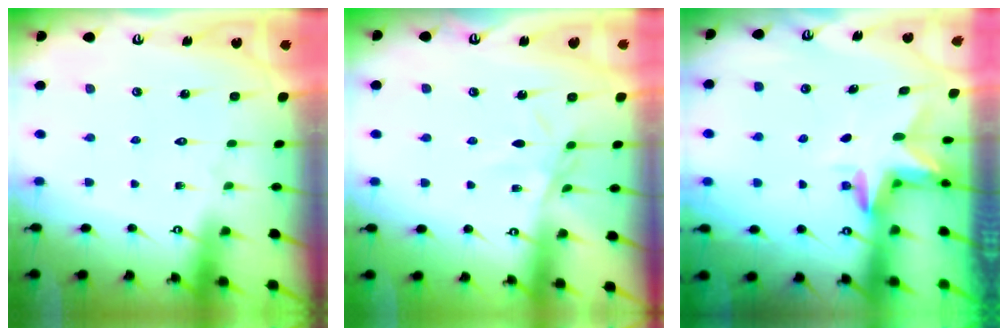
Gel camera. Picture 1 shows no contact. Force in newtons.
{"total": 4.7, "press": 4.6, "slide": 0.5}
{"total": 3.0, "press": 3.0, "slide": 0.3}